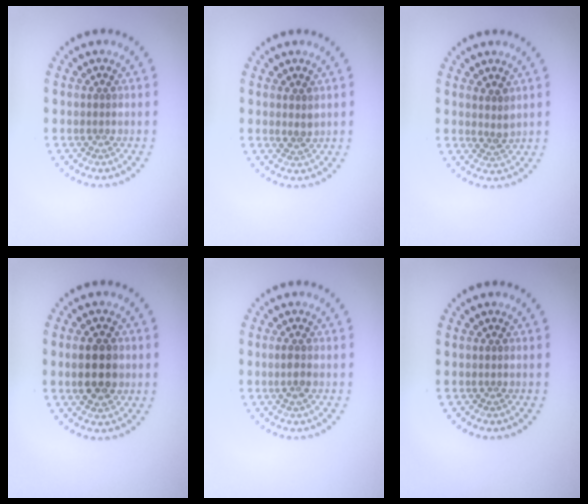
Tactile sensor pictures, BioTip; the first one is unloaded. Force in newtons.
{"total": 1.3, "press": 1.1, "slide": 0.6}
{"total": 1.6, "press": 1.4, "slide": 0.9}
{"total": 4.5, "press": 4.5, "slide": 0.2}
{"total": 1.3, "press": 1.2, "slide": 0.4}
{"total": 0.0}